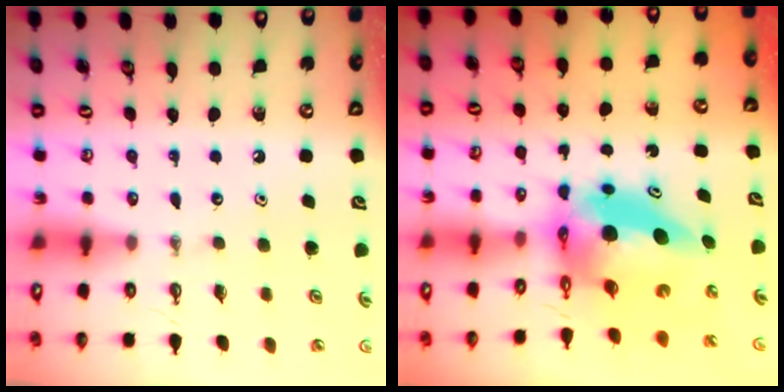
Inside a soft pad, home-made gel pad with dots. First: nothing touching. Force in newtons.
{"total": 8.5, "press": 8.5, "slide": 0.9}